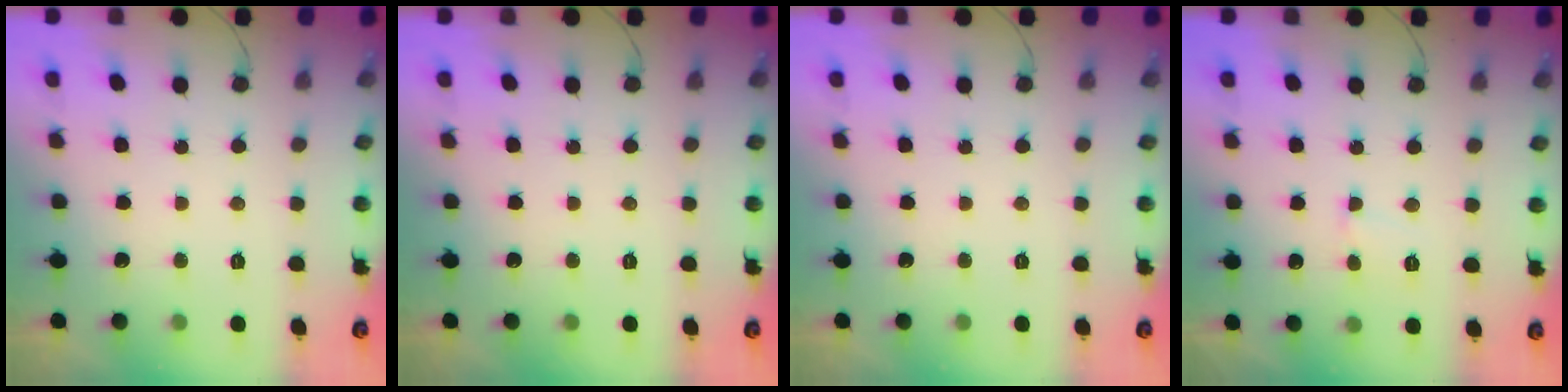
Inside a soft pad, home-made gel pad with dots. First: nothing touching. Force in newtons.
{"total": 0.0}
{"total": 0.0}
{"total": 2.6, "press": 2.6, "slide": 0.3}